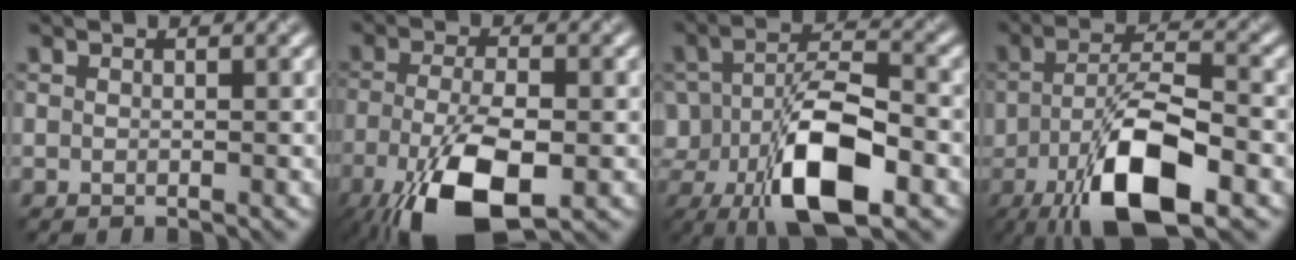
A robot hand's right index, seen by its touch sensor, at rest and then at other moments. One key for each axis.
{"total": 10.5, "fx": -5.1, "fy": 3.9, "fz": 8.4, "tx": -0.176, "ty": -0.017, "tz": -0.094}
{"total": 11.2, "fx": -4.4, "fy": 5.2, "fz": 8.9, "tx": -0.167, "ty": -0.005, "tz": -0.076}
{"total": 10.9, "fx": -4.6, "fy": 3.9, "fz": 9.1, "tx": -0.175, "ty": -0.002, "tz": -0.084}